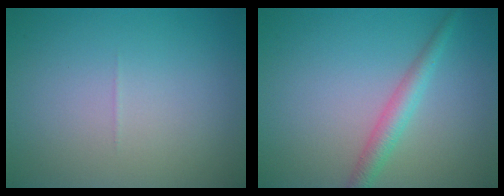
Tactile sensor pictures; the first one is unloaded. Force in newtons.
{"total": 2.5, "press": 2.5, "slide": 0.1}